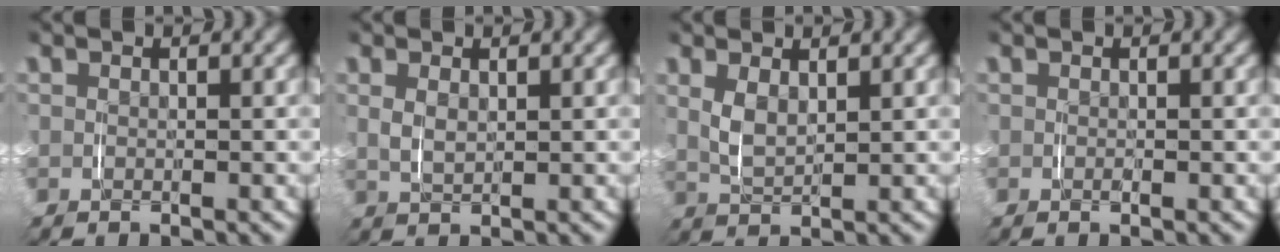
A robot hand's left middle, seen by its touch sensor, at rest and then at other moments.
{"total": 1.2, "force": [0.5, 0.3, 1.0], "torque": [-0.025, -0.007, 0.018]}
{"total": 2.0, "force": [0.9, 0.6, 1.7], "torque": [-0.040, -0.007, 0.023]}
{"total": 0.0}